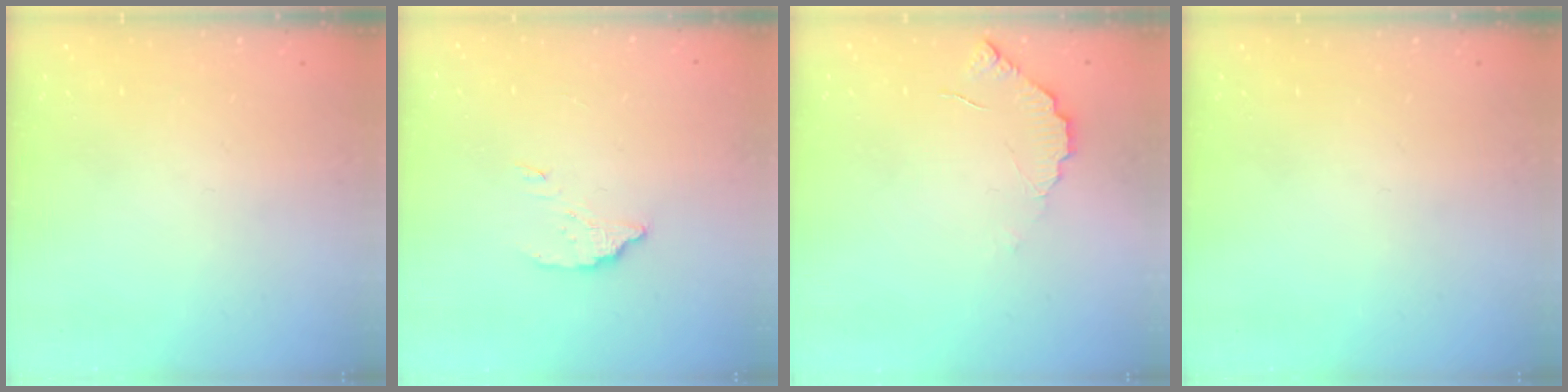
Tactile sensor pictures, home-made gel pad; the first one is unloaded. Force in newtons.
{"total": 3.4, "press": 3.4, "slide": 0.3}
{"total": 4.0, "press": 4.0, "slide": 0.3}
{"total": 0.0}